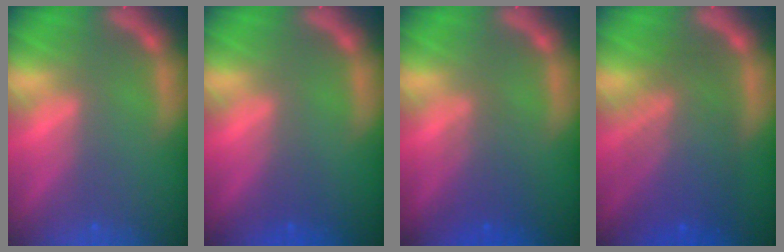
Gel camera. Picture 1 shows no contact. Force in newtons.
{"total": 1.0}
{"total": 3.0}
{"total": 8.1}